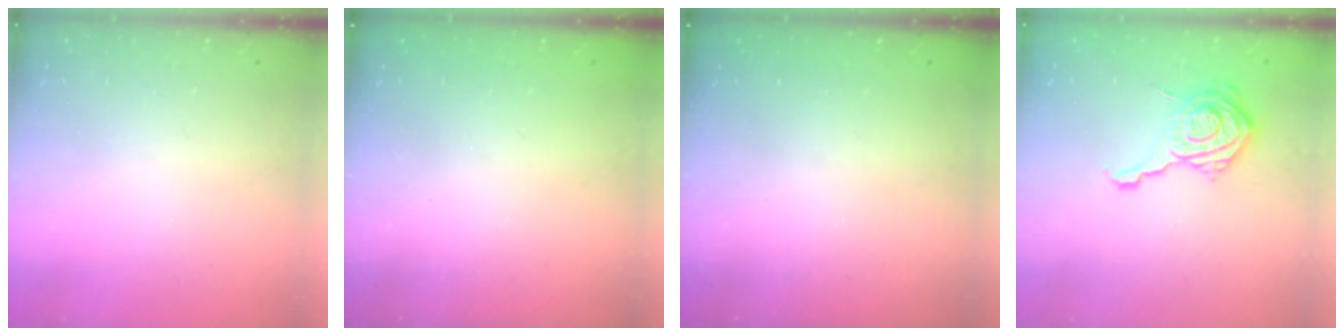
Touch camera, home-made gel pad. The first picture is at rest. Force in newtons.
{"total": 2.4, "press": 2.3, "slide": 0.8}
{"total": 2.3, "press": 2.2, "slide": 0.8}
{"total": 16.1, "press": 16.1, "slide": 0.5}